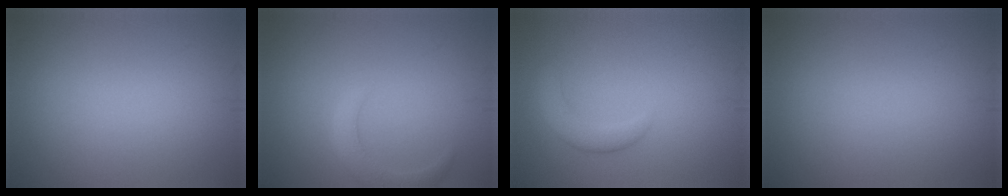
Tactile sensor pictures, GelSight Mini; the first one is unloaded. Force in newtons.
{"total": 2.2, "press": 2.2, "slide": 0.2}
{"total": 2.7, "press": 2.7, "slide": 0.2}
{"total": 0.0}